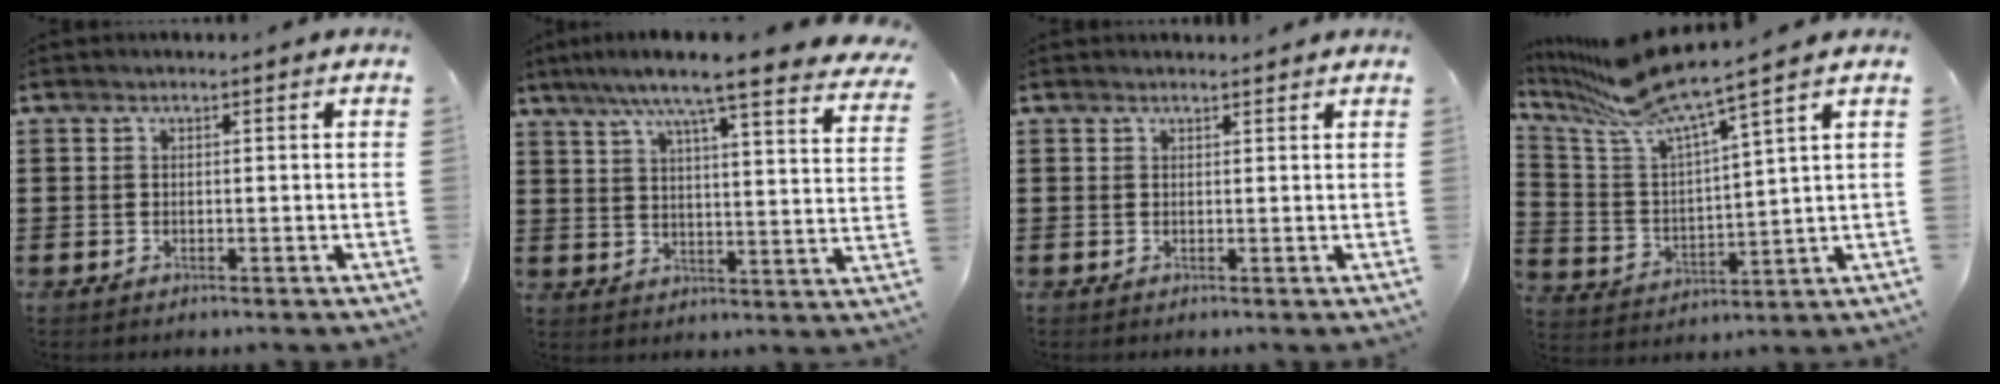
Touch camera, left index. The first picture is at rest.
{"total": 8.5, "force": [6.8, -0.4, 5.0], "torque": [-0.114, -0.037, 0.109]}
{"total": 0.7, "force": [0.7, 0.1, -0.1], "torque": [-0.001, -0.001, 0.015]}
{"total": 9.9, "force": [8.4, 0.4, 5.2], "torque": [-0.146, -0.053, 0.140]}